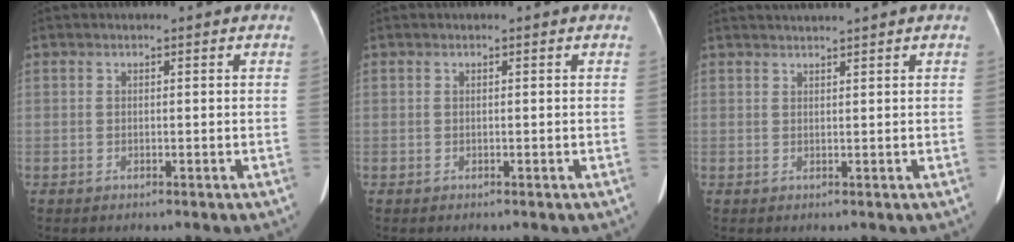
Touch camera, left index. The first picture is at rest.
{"total": 0.0}
{"total": 2.5, "force": [2.2, -0.9, 0.6], "torque": [-0.006, 0.015, 0.043]}